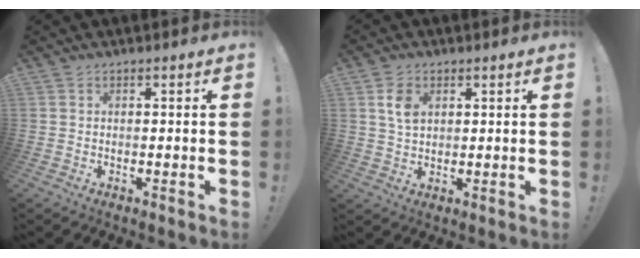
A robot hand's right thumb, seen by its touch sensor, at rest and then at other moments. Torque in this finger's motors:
{"motor_torque": [-0.02, 0.11, 0.44, -0.13, 0.12]}